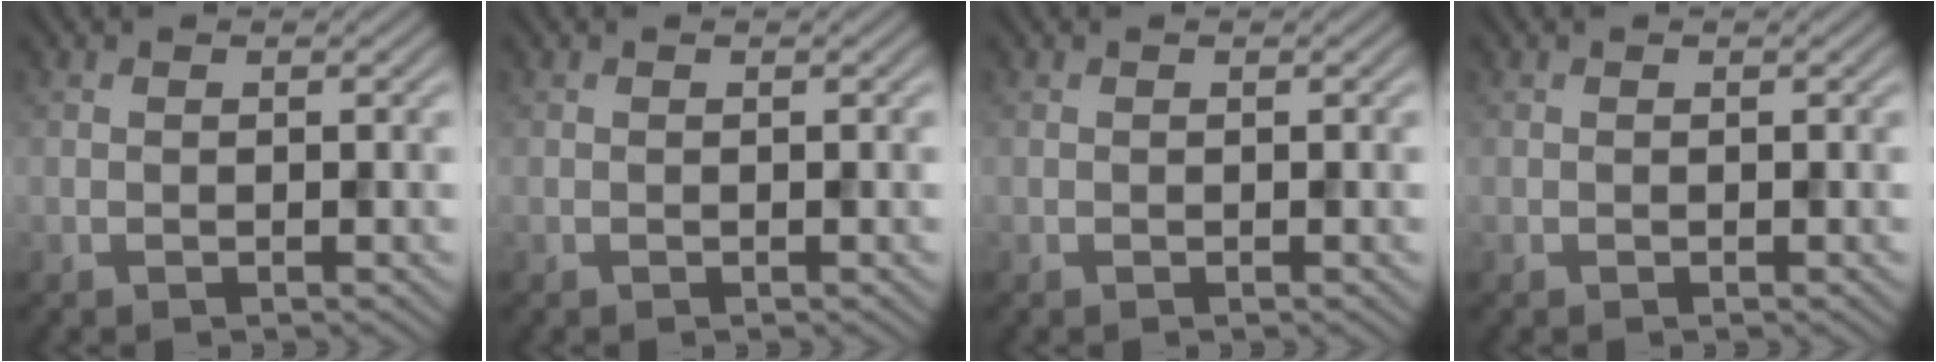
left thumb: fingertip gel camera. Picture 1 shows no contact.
{"total": 0.0}
{"total": 0.0}
{"total": 0.0}